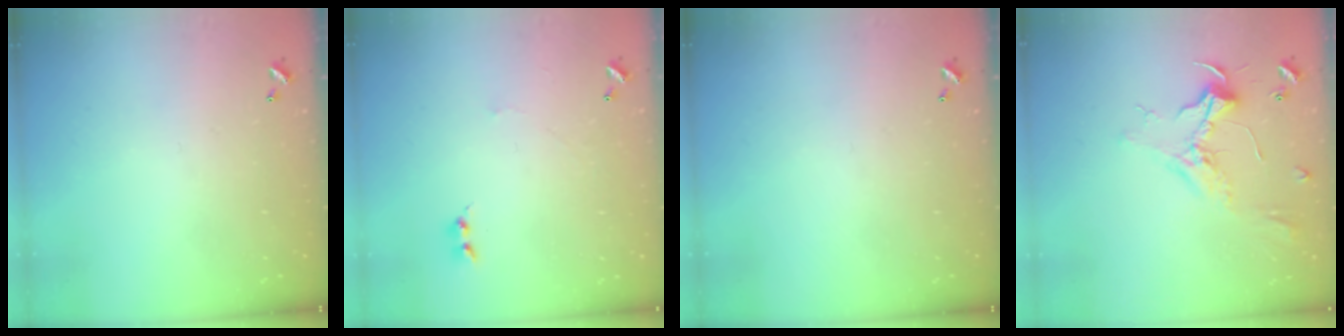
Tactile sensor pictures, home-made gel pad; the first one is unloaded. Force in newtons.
{"total": 0.8, "press": 0.7, "slide": 0.5}
{"total": 0.0}
{"total": 2.4, "press": 2.3, "slide": 0.8}